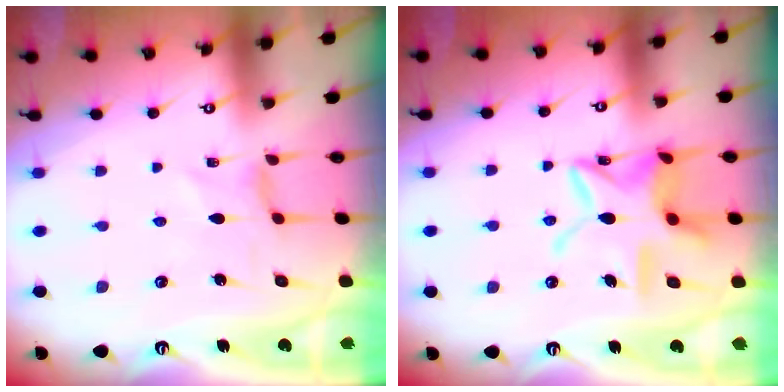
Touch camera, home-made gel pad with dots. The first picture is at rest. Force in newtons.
{"total": 15.5, "press": 15.4, "slide": 1.4}